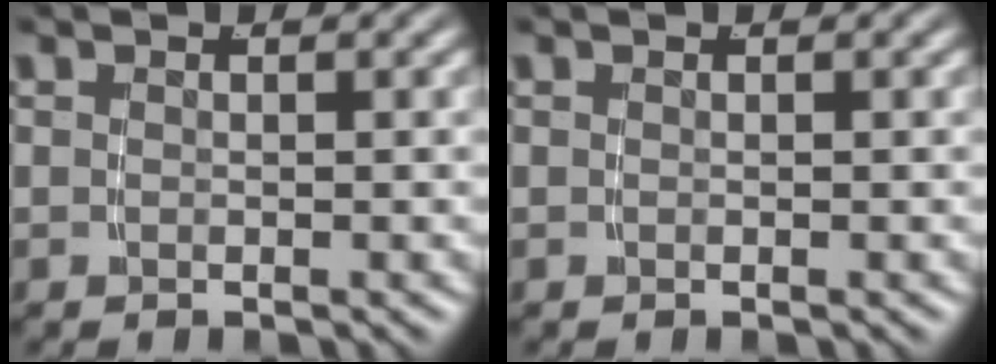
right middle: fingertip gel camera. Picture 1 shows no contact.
{"total": 0.0}